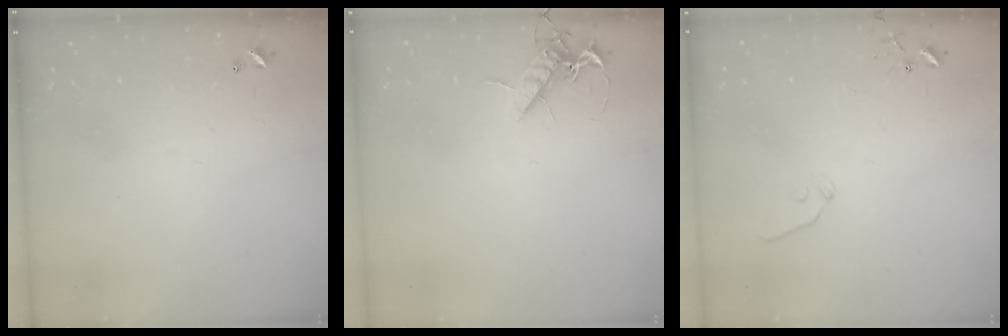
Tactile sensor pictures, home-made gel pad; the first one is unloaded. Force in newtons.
{"total": 9.3, "press": 9.2, "slide": 1.3}
{"total": 7.5, "press": 7.4, "slide": 0.9}